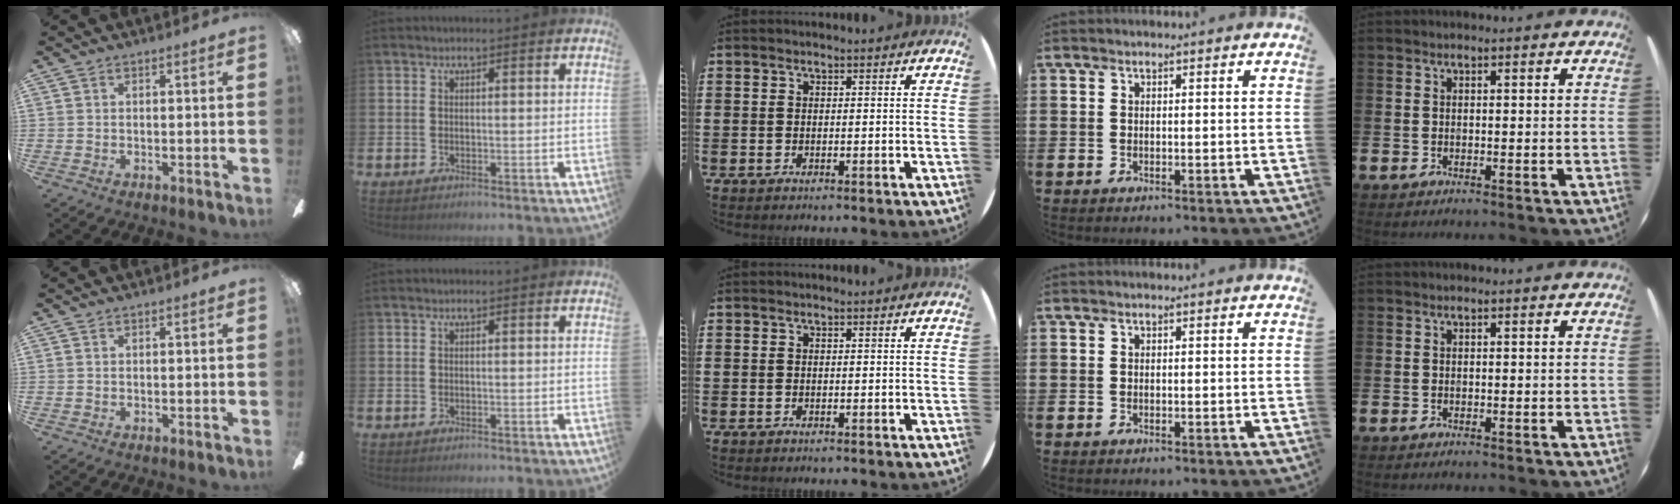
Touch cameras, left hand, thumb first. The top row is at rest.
{}